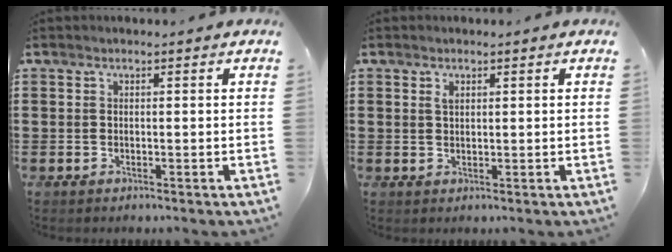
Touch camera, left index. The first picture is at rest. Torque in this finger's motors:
{"motor_torque": [0.75, -0.88, 0.18, 0.04]}